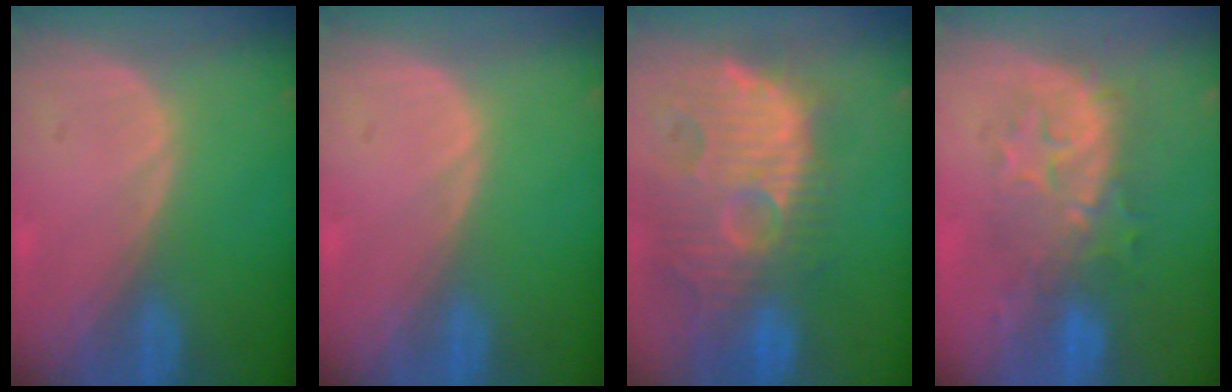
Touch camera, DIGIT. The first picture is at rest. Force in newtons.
{"total": 0.0}
{"total": 14.0, "press": 12.4, "slide": 6.6}
{"total": 8.0, "press": 8.0, "slide": 0.9}